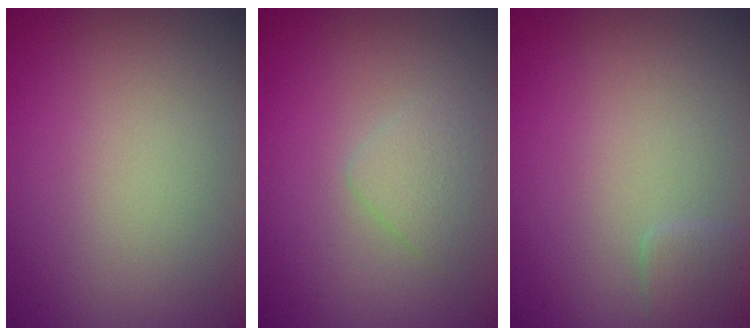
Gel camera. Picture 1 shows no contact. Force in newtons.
{"total": 1.8, "press": 1.8, "slide": 0.0}
{"total": 1.1, "press": 1.1, "slide": 0.1}